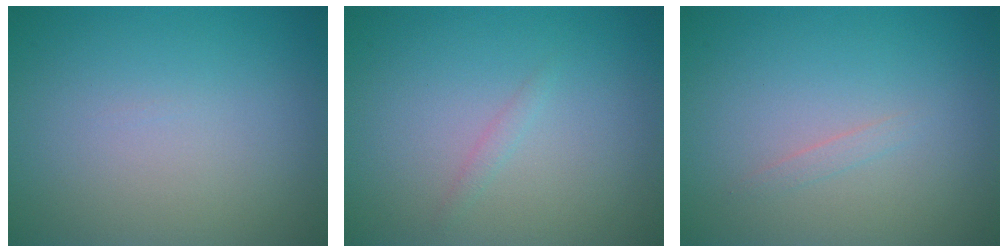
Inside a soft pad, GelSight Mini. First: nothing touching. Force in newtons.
{"total": 0.6, "press": 0.6, "slide": 0.0}
{"total": 0.6, "press": 0.6, "slide": 0.0}